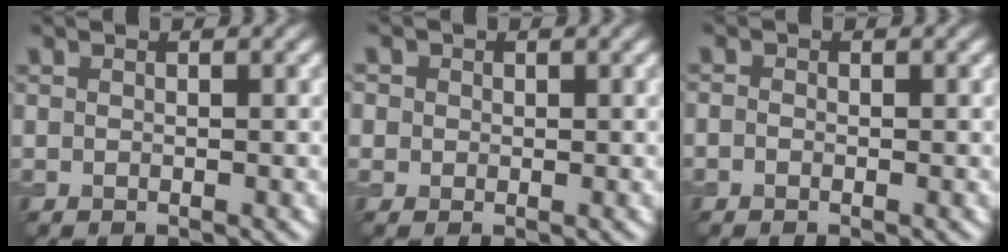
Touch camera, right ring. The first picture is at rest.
{"total": 3.1, "force": [1.3, 2.6, 1.2], "torque": [-0.016, 0.013, 0.006]}
{"total": 0.5, "force": [-0.3, 0.4, 0.2], "torque": [-0.002, -0.003, -0.008]}